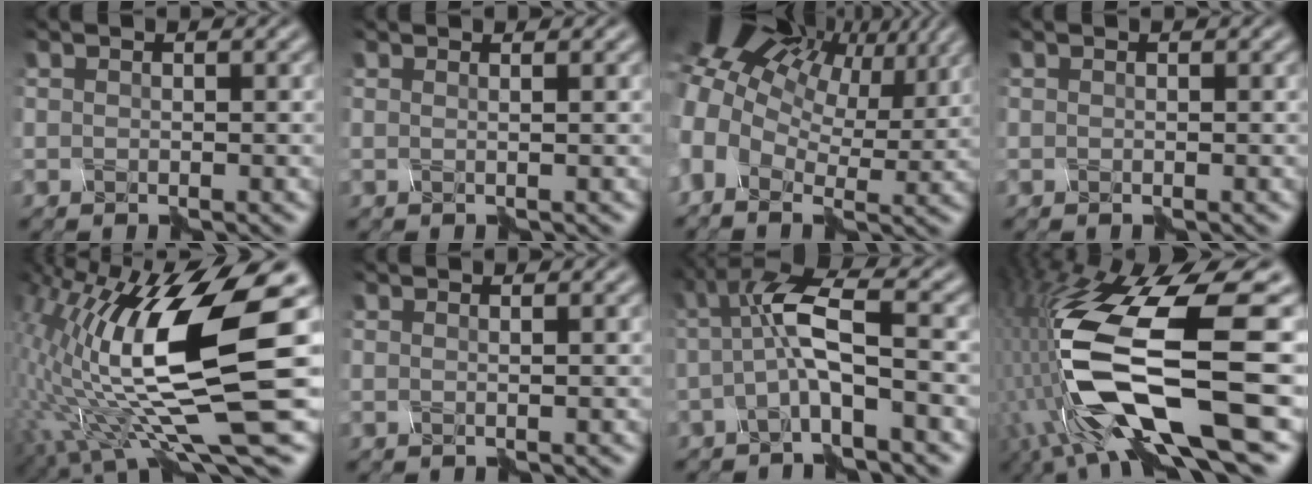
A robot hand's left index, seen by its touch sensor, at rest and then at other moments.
{"total": 1.6, "force": [0.8, 1.0, 1.0], "torque": [0.007, 0.013, -0.019]}
{"total": 14.7, "force": [6.4, 8.5, 10.2], "torque": [-0.214, 0.039, 0.104]}
{"total": 0.0}
{"total": 14.6, "force": [0.2, 4.5, 13.9], "torque": [-0.277, -0.006, 0.021]}
{"total": 1.3, "force": [0.7, 0.8, 0.8], "torque": [0.007, 0.009, -0.017]}
{"total": 4.5, "force": [-1.0, 0.9, 4.3], "torque": [-0.090, 0.013, -0.019]}
{"total": 13.6, "force": [-2.8, 4.3, 12.6], "torque": [-0.263, -0.009, -0.043]}